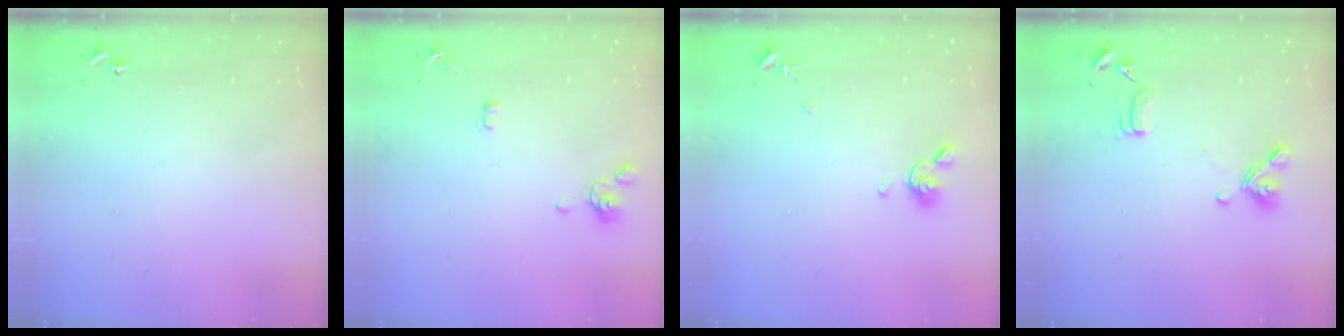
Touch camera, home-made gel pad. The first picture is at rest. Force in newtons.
{"total": 4.0, "press": 4.0, "slide": 0.8}
{"total": 8.6, "press": 8.5, "slide": 1.1}
{"total": 12.9, "press": 12.8, "slide": 1.9}